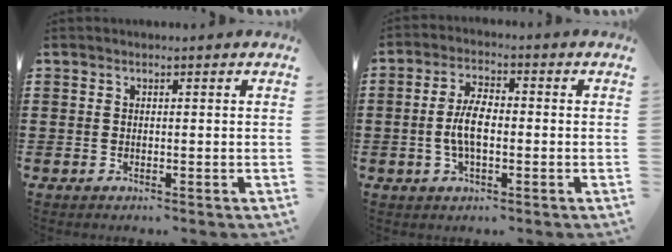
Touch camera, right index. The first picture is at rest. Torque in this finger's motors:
{"motor_torque": [2.14, 0.00, 0.77, 0.21]}